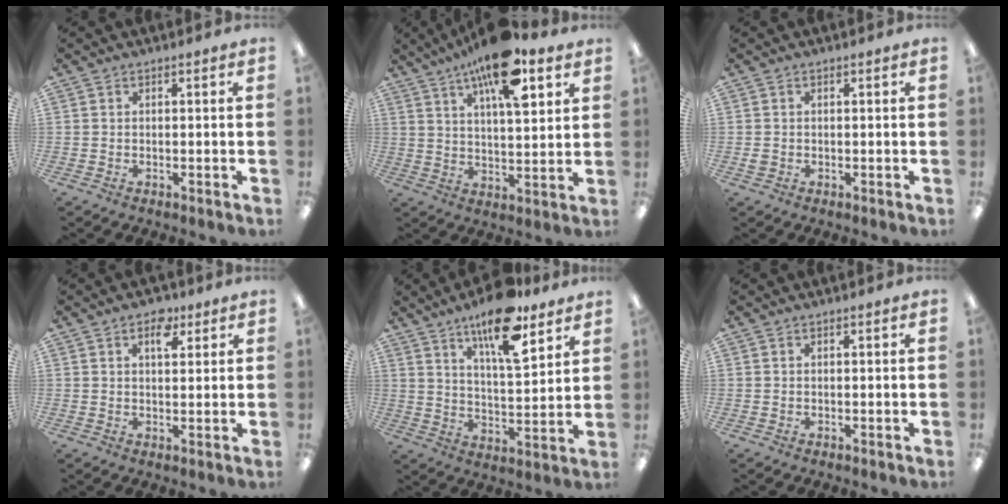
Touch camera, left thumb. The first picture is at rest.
{"total": 16.4, "force": [10.0, 5.9, 11.6], "torque": [-0.186, -0.040, 0.163]}
{"total": 1.2, "force": [0.1, 1.0, 0.6], "torque": [-0.012, 0.005, 0.000]}
{"total": 5.5, "force": [2.9, 2.8, 3.6], "torque": [-0.039, -0.009, 0.044]}
{"total": 15.5, "force": [10.9, 4.8, 9.9], "torque": [-0.153, -0.059, 0.179]}
{"total": 0.0}